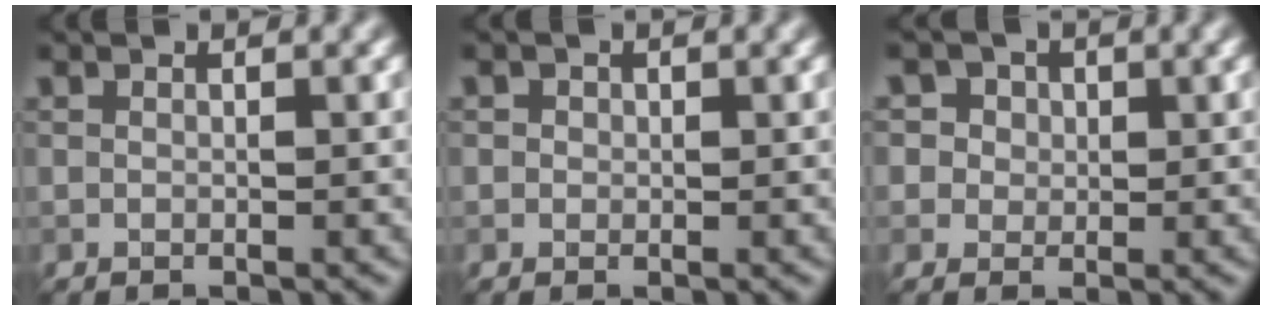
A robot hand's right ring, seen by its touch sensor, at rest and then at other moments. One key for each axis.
{"total": 0.7, "fx": 0.2, "fy": 0.7, "fz": 0.2, "tx": 0.002, "ty": -0.003, "tz": -0.001}
{"total": 5.6, "fx": 2.8, "fy": 4.3, "fz": 2.1, "tx": -0.026, "ty": 0.017, "tz": 0.025}